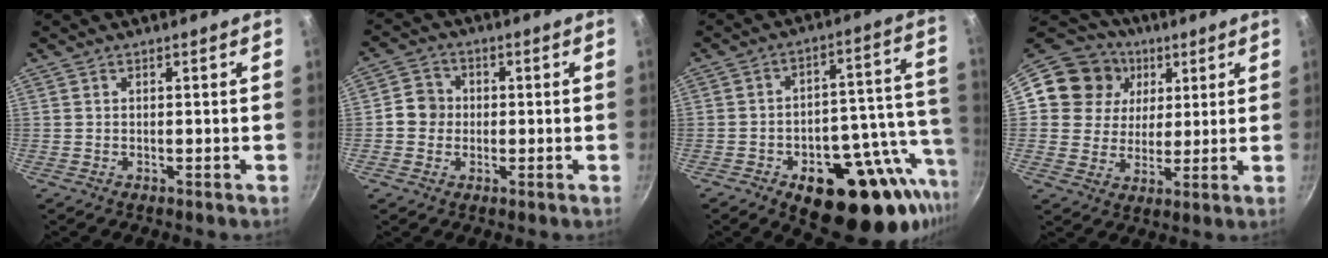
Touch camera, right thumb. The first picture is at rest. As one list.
[{"total": 5.1, "force": [-0.3, 4.8, 1.8], "torque": [-0.004, 0.010, -0.020]}, {"total": 24.5, "force": [-10.0, 12.8, 18.4], "torque": [-0.196, 0.030, -0.134]}, {"total": 14.8, "force": [5.1, 12.9, 5.1], "torque": [-0.069, 0.002, 0.079]}]